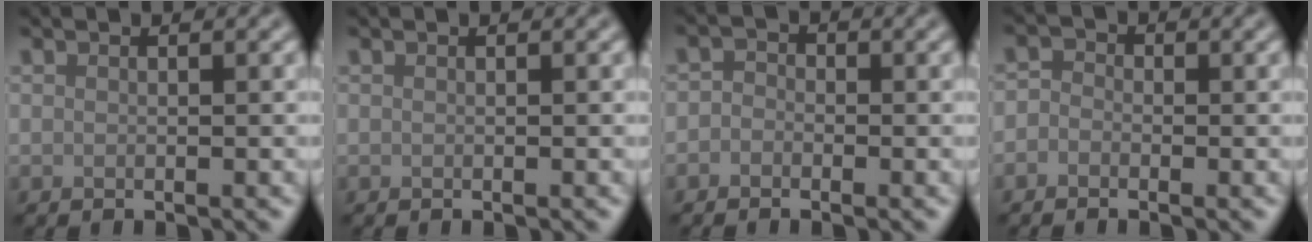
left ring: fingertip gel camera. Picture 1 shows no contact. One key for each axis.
{"total": 0.0}
{"total": 1.3, "fx": -0.7, "fy": 1.0, "fz": 0.3, "tx": 0.001, "ty": 0.003, "tz": -0.020}
{"total": 1.6, "fx": -0.6, "fy": 1.4, "fz": 0.5, "tx": 0.007, "ty": 0.003, "tz": -0.022}